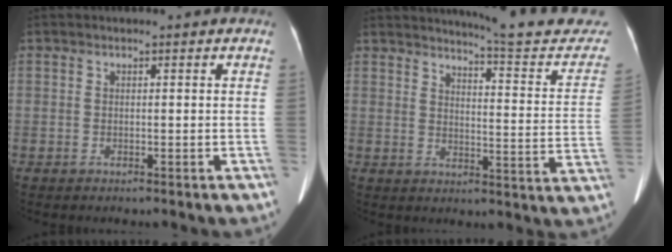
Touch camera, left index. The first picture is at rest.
{"total": 17.3, "force": [16.5, 1.1, 5.0], "torque": [-0.052, -0.085, 0.185]}